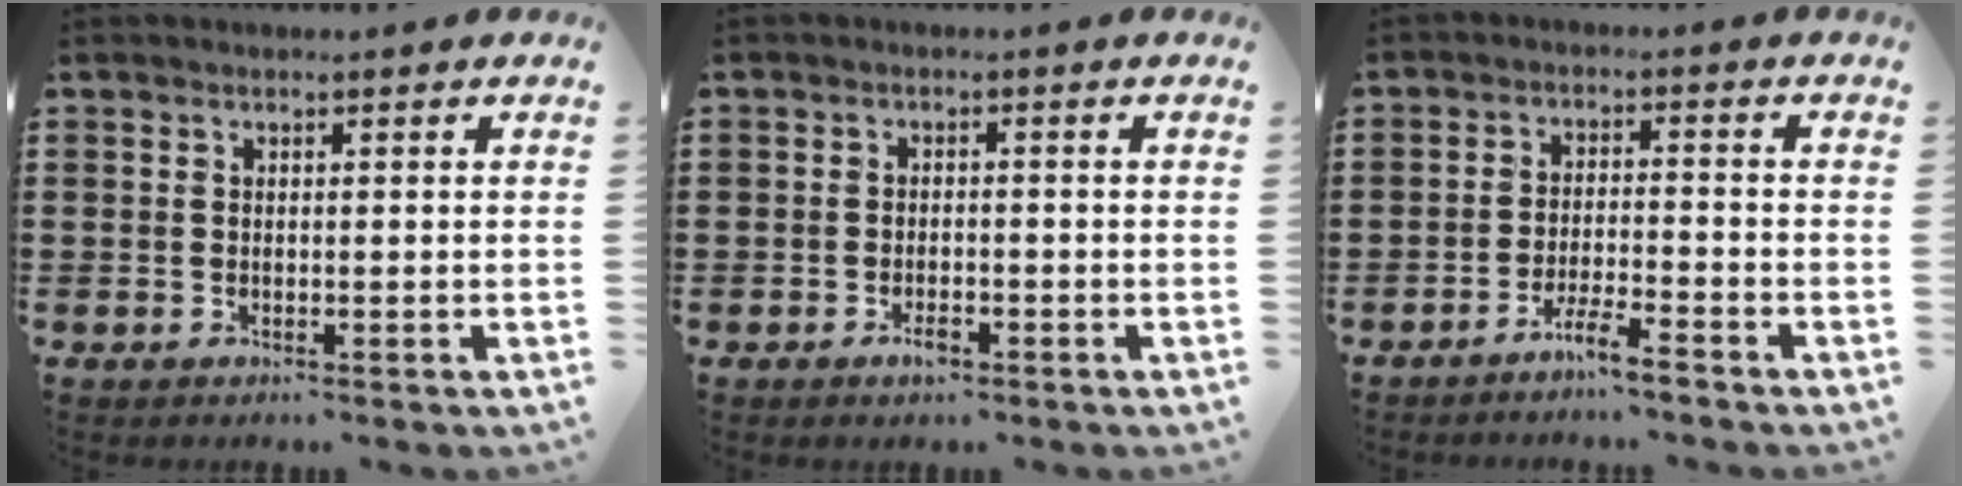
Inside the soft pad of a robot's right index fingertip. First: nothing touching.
{"total": 2.2, "force": [-1.3, 0.8, 1.5], "torque": [-0.030, 0.001, -0.025]}
{"total": 4.2, "force": [-3.6, -0.1, 2.1], "torque": [-0.049, -0.003, -0.071]}